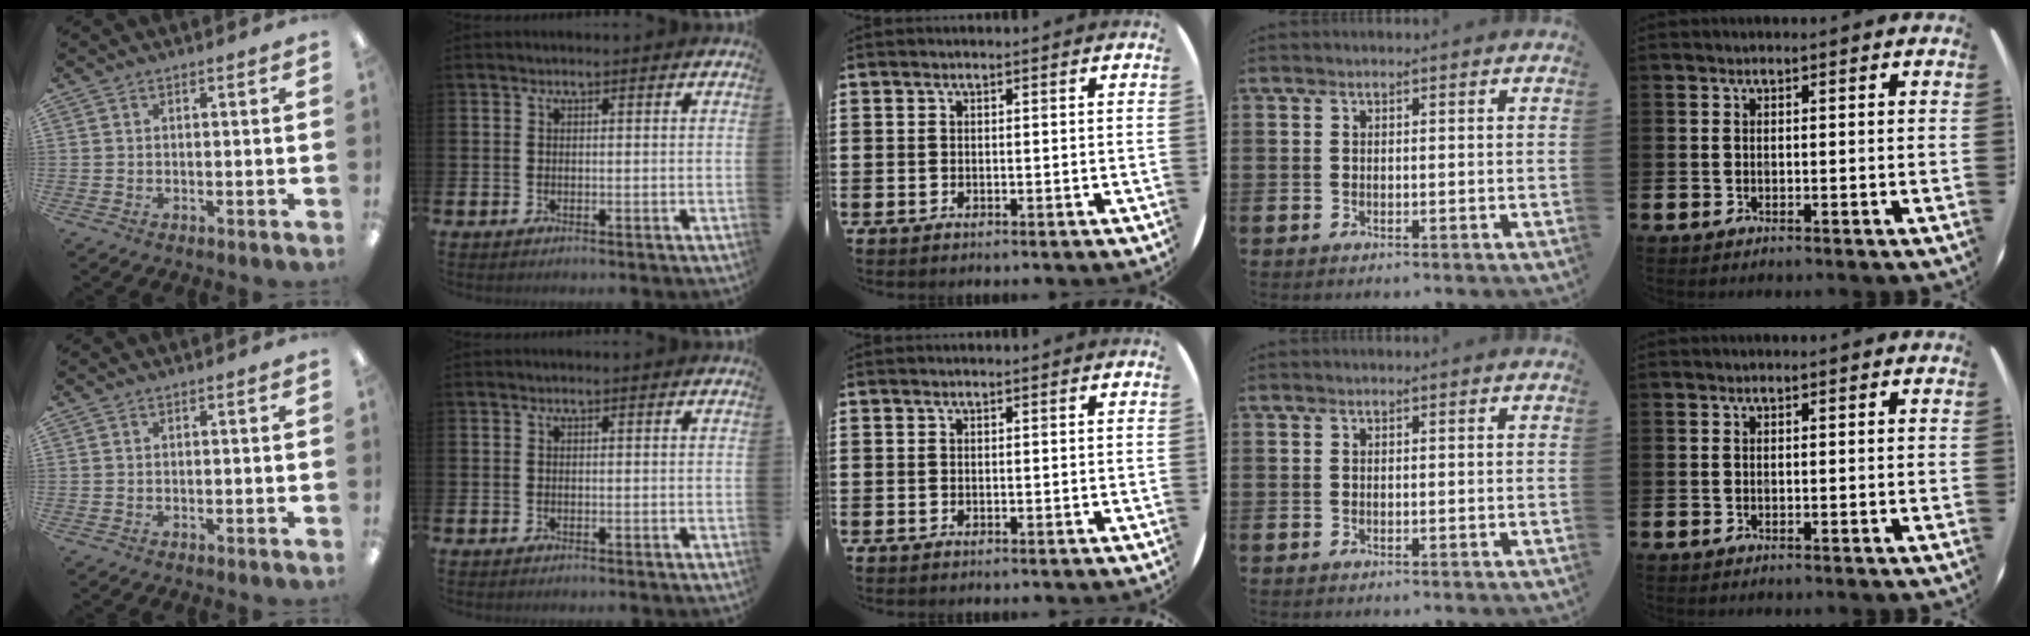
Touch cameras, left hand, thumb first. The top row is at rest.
{}